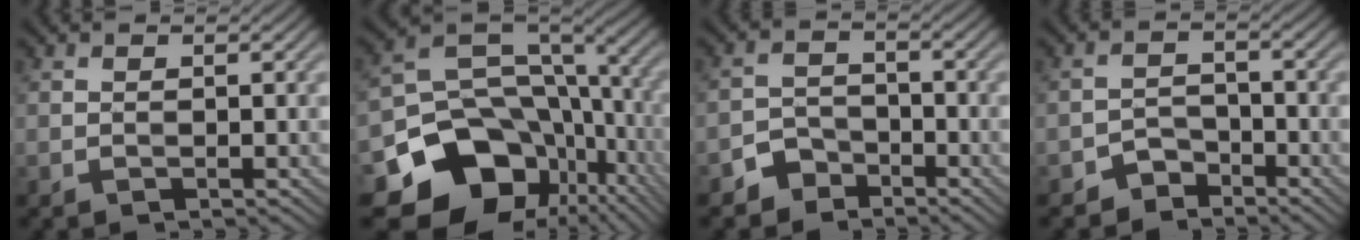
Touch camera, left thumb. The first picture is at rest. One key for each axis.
{"total": 17.9, "fx": -7.3, "fy": 13.9, "fz": 8.6, "tx": -0.191, "ty": -0.035, "tz": -0.098}
{"total": 3.7, "fx": -2.8, "fy": 2.3, "fz": 0.8, "tx": -0.008, "ty": 0.006, "tz": -0.062}
{"total": 3.2, "fx": -2.6, "fy": 1.7, "fz": 0.6, "tx": -0.003, "ty": 0.010, "tz": -0.056}